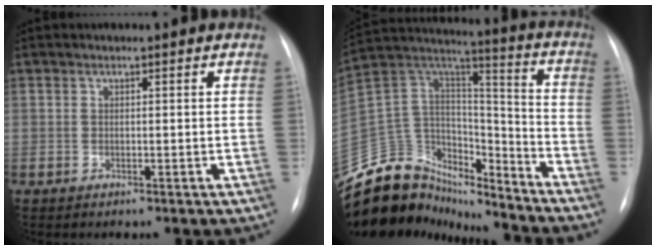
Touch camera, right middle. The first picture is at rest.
{"total": 21.7, "force": [-19.3, 8.5, 4.9], "torque": [-0.121, 0.072, -0.318]}